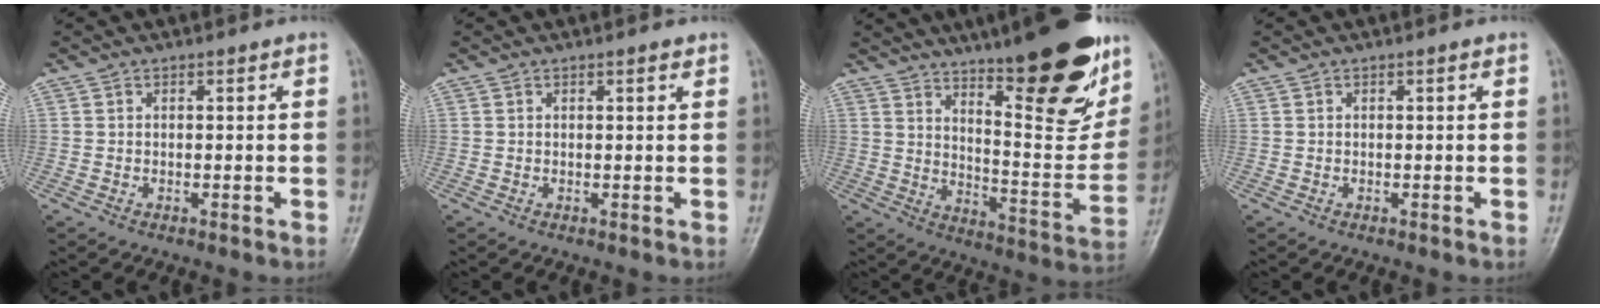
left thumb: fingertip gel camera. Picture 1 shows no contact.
{"total": 0.9, "force": [0.6, 0.2, 0.6], "torque": [-0.008, -0.002, 0.007]}
{"total": 25.4, "force": [15.6, 7.1, 18.8], "torque": [-0.222, -0.078, 0.234]}
{"total": 0.0}